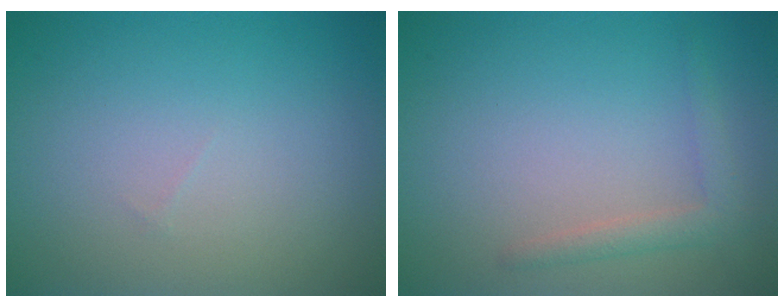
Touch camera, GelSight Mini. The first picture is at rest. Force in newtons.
{"total": 1.8, "press": 1.8, "slide": 0.2}